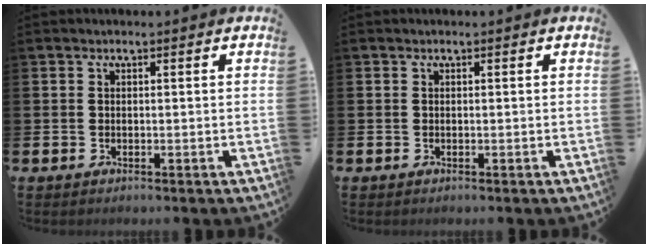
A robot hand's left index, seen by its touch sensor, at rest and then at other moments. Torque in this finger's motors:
{"motor_torque": [-0.07, 0.01, 0.00, 0.00]}